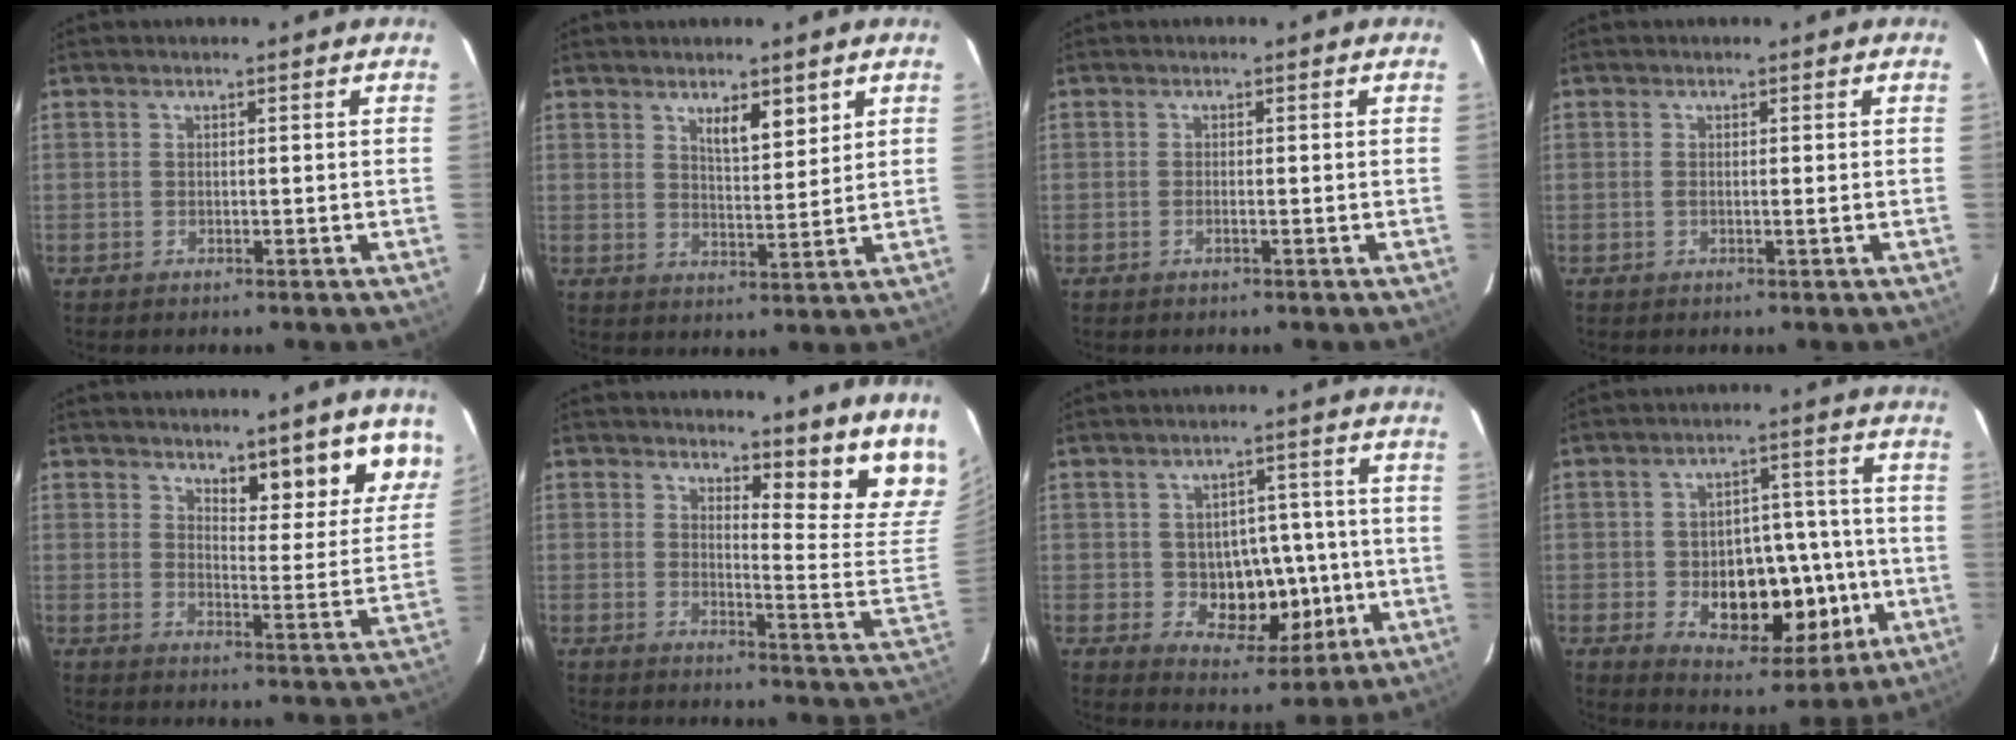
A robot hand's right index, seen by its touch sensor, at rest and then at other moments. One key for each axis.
{"total": 4.9, "fx": 3.1, "fy": 1.4, "fz": 3.5, "tx": -0.060, "ty": -0.004, "tz": 0.054}
{"total": 0.7, "fx": -0.3, "fy": 0.0, "fz": 0.7, "tx": -0.016, "ty": -0.001, "tz": -0.004}
{"total": 0.9, "fx": 0.0, "fy": 0.0, "fz": 0.9, "tx": -0.020, "ty": -0.001, "tz": -0.001}
{"total": 11.1, "fx": 8.8, "fy": 2.6, "fz": 6.3, "tx": -0.058, "ty": -0.022, "tz": 0.103}
{"total": 15.0, "fx": 14.3, "fy": 1.7, "fz": 4.4, "tx": -0.027, "ty": -0.117, "tz": 0.139}
{"total": 9.4, "fx": -1.4, "fy": 6.2, "fz": 7.0, "tx": -0.093, "ty": 0.016, "tz": -0.007}
{"total": 14.1, "fx": -3.1, "fy": 7.8, "fz": 11.3, "tx": -0.157, "ty": 0.021, "tz": -0.029}